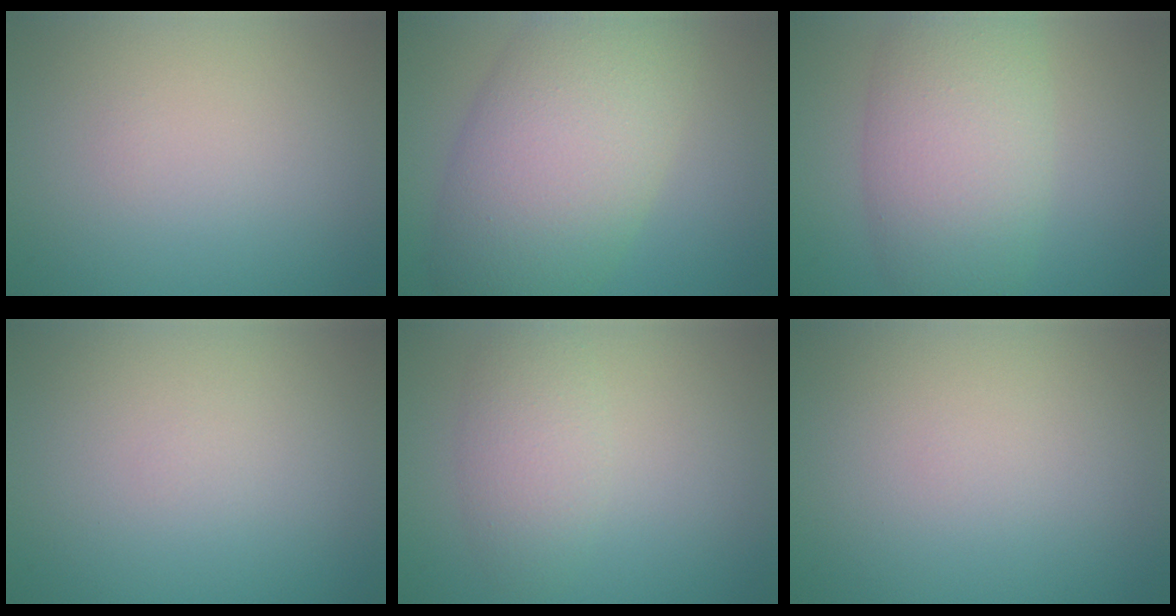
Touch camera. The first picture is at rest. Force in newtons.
{"total": 10.6, "press": 10.6, "slide": 0.8}
{"total": 7.4, "press": 7.4, "slide": 0.4}
{"total": 0.0}
{"total": 3.0, "press": 3.0, "slide": 0.1}
{"total": 0.0}